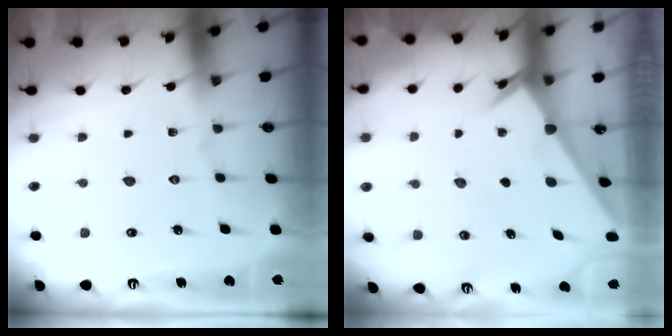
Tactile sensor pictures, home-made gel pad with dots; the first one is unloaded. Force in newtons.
{"total": 2.3, "press": 2.3, "slide": 0.3}